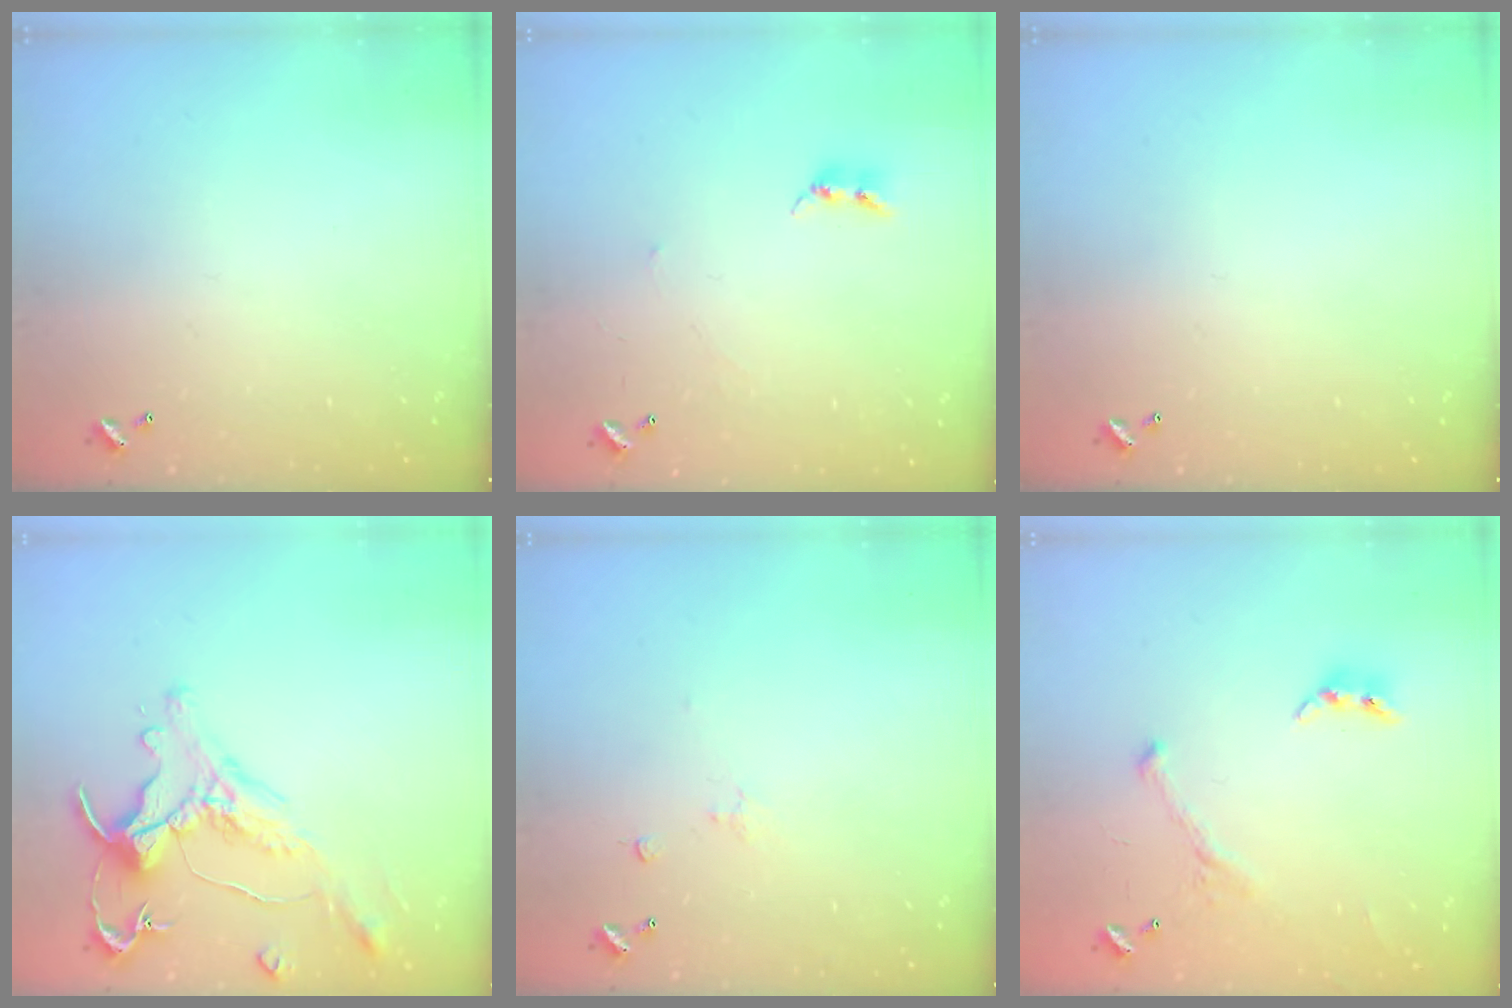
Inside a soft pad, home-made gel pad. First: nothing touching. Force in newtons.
{"total": 2.4, "press": 2.4, "slide": 0.2}
{"total": 0.0}
{"total": 0.7, "press": 0.1, "slide": 0.7}
{"total": 1.1, "press": 0.9, "slide": 0.5}
{"total": 2.0, "press": 2.0, "slide": 0.4}